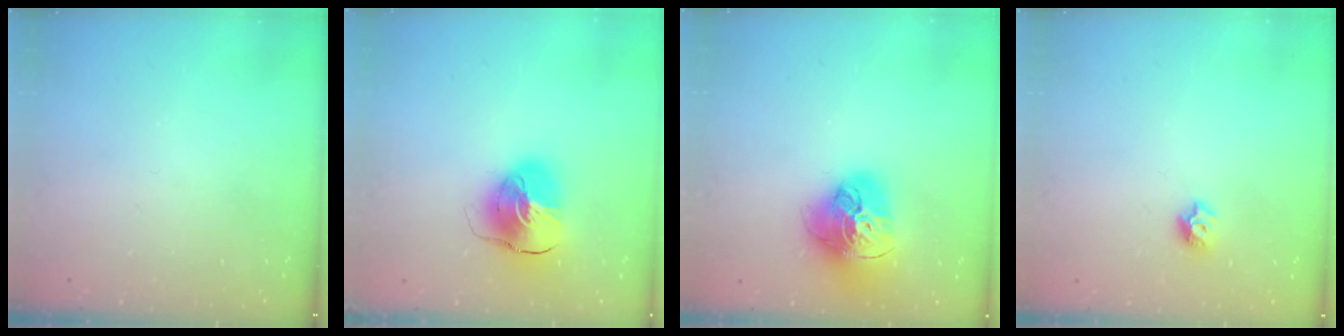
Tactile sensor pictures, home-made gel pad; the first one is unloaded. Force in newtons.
{"total": 11.9, "press": 11.7, "slide": 1.8}
{"total": 18.6, "press": 18.5, "slide": 2.1}
{"total": 6.9, "press": 6.8, "slide": 0.9}